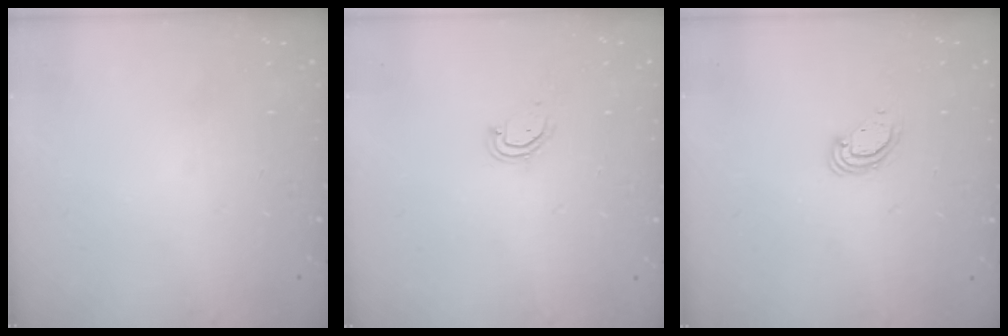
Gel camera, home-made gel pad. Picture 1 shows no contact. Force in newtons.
{"total": 3.6, "press": 3.6, "slide": 0.2}
{"total": 3.9, "press": 3.9, "slide": 0.1}